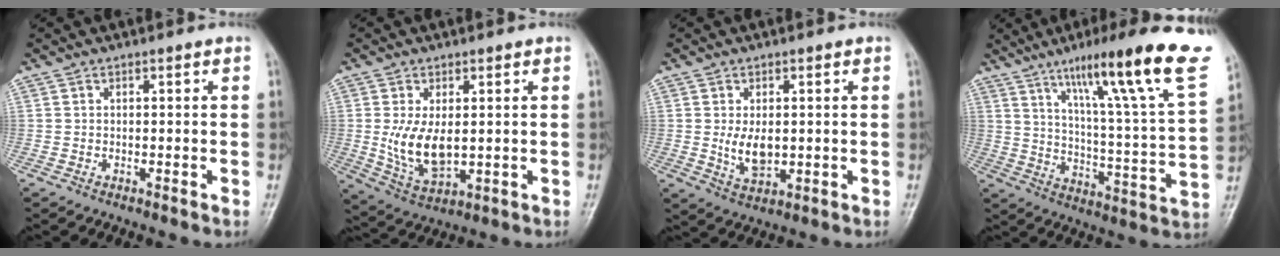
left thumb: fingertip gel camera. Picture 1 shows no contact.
{"total": 8.8, "force": [0.5, 4.9, 7.3], "torque": [-0.131, -0.017, 0.023]}
{"total": 5.4, "force": [0.2, 3.3, 4.3], "torque": [-0.068, -0.012, 0.013]}
{"total": 24.7, "force": [15.0, 2.1, 19.5], "torque": [-0.272, -0.051, 0.224]}